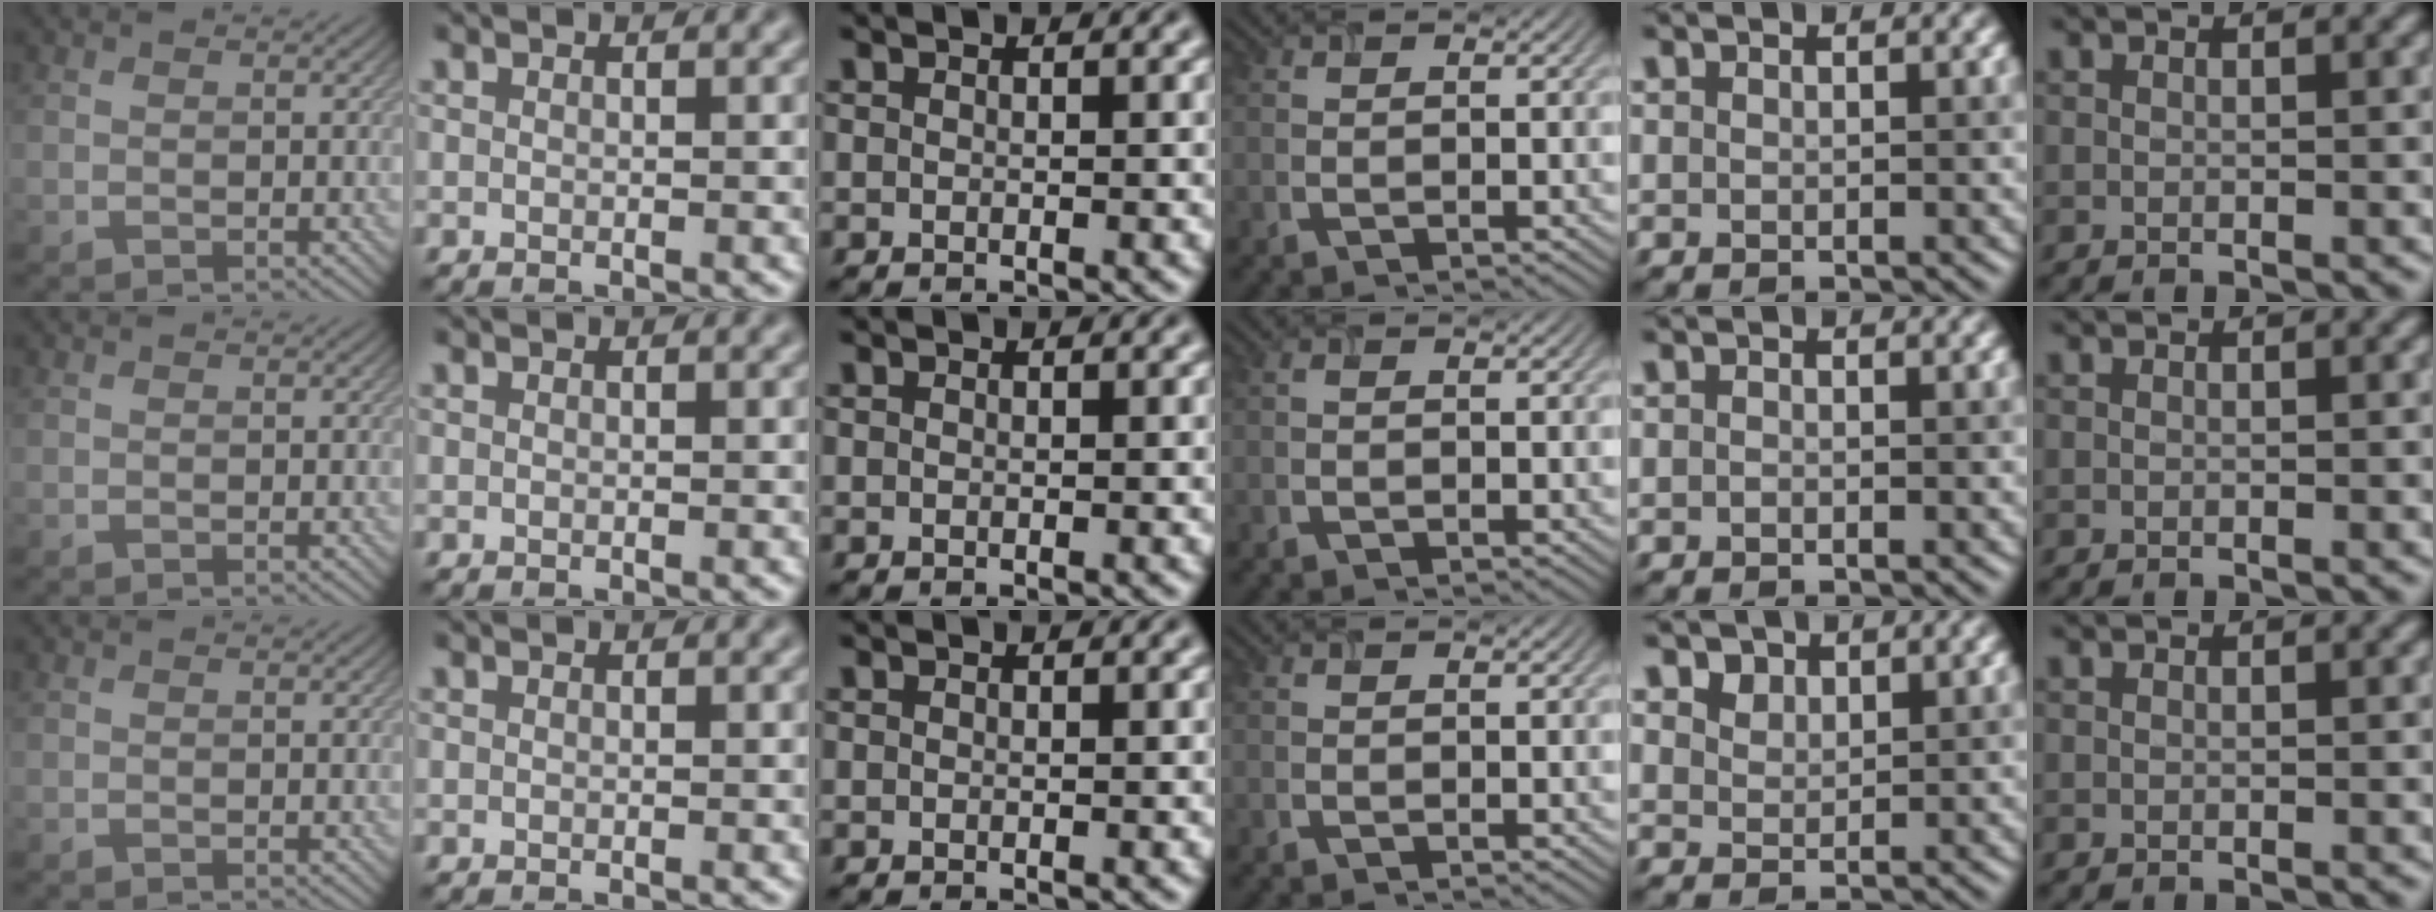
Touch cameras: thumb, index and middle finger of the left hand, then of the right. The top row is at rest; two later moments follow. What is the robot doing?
{"motion": "insert", "object": "airpods case & airpods"}